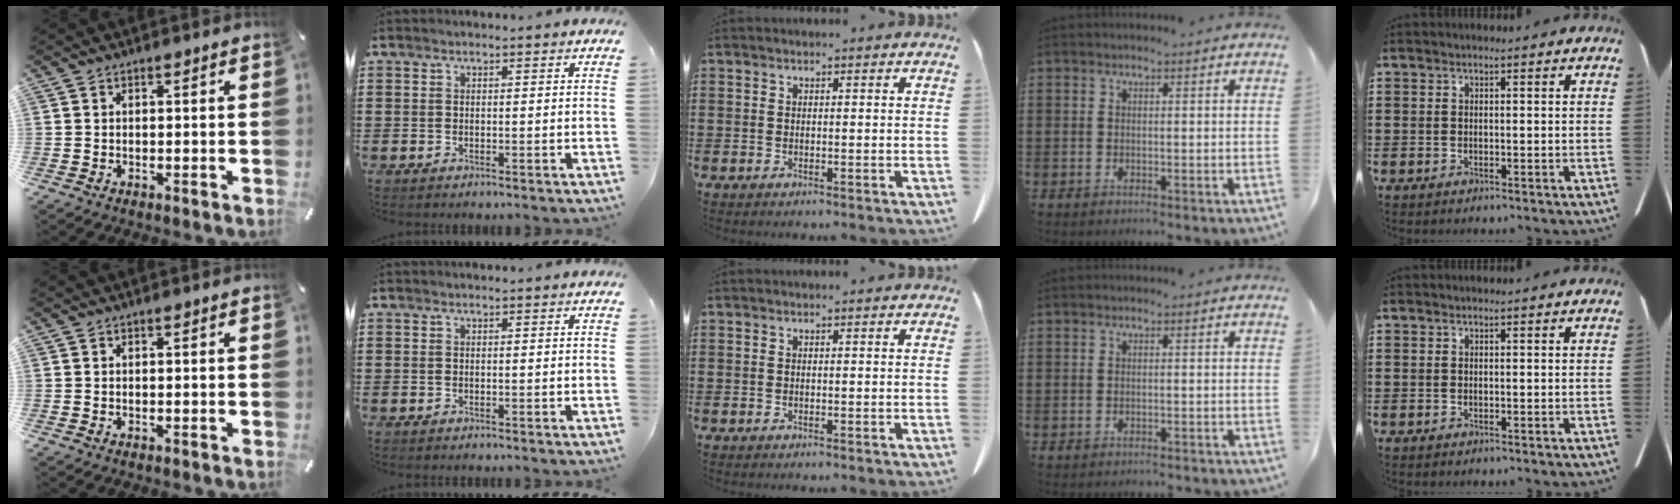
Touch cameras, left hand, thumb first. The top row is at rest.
{"ring": {"total": 0.9, "force": [-0.9, 0.0, 0.1], "torque": [-0.005, -0.001, -0.017]}}